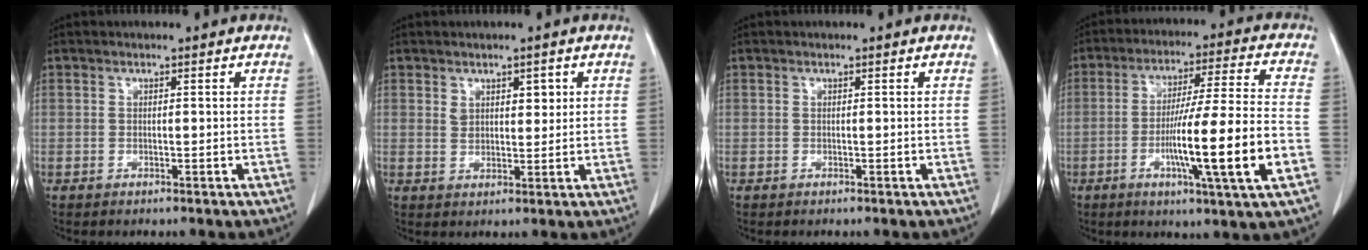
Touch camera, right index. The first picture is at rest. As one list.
[{"total": 3.4, "force": [1.5, 1.9, 2.3], "torque": [-0.036, 0.003, 0.029]}, {"total": 0.0}, {"total": 16.1, "force": [-4.5, -0.6, 15.5], "torque": [-0.269, -0.011, -0.076]}]